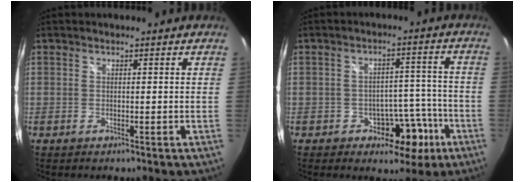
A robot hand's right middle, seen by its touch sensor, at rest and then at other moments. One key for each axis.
{"total": 7.4, "fx": -3.8, "fy": 5.1, "fz": 3.6, "tx": -0.050, "ty": 0.024, "tz": -0.041}